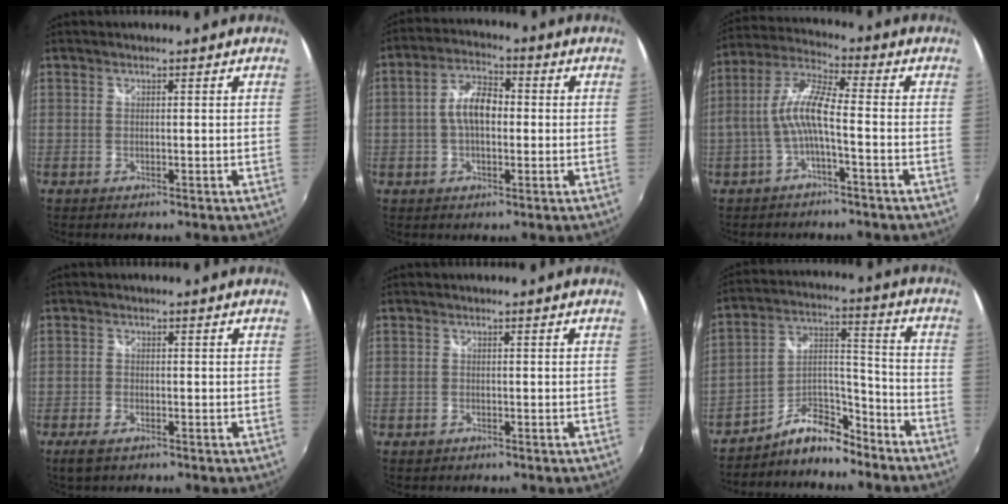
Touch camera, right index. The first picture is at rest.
{"total": 7.3, "force": [-0.4, 4.0, 6.1], "torque": [-0.117, 0.017, -0.007]}
{"total": 8.3, "force": [-2.2, 1.5, 7.9], "torque": [-0.182, 0.014, -0.039]}
{"total": 3.5, "force": [-2.4, 1.5, 2.1], "torque": [-0.053, -0.009, -0.045]}
{"total": 1.4, "force": [-0.8, 1.0, 0.4], "torque": [-0.012, -0.002, -0.014]}
{"total": 9.9, "force": [-8.4, 4.0, 3.5], "torque": [-0.062, 0.050, -0.147]}